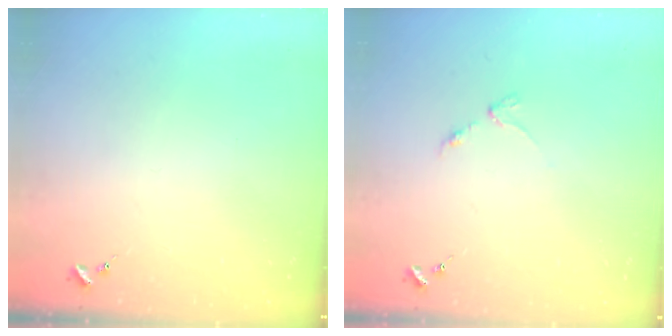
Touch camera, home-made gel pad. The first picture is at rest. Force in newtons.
{"total": 3.2, "press": 3.1, "slide": 0.5}